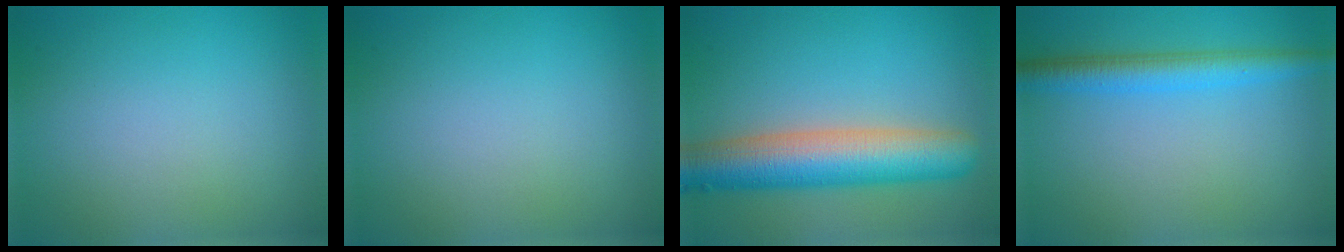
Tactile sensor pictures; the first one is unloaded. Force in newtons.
{"total": 0.0}
{"total": 8.2, "press": 8.2, "slide": 0.4}
{"total": 3.7, "press": 3.7, "slide": 0.1}